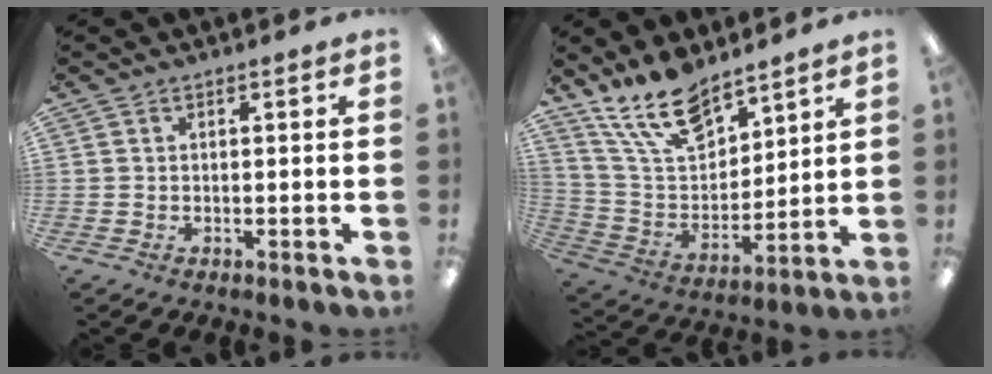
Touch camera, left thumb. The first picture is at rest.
{"total": 16.0, "force": [12.2, 7.2, 7.5], "torque": [-0.156, -0.064, 0.227]}